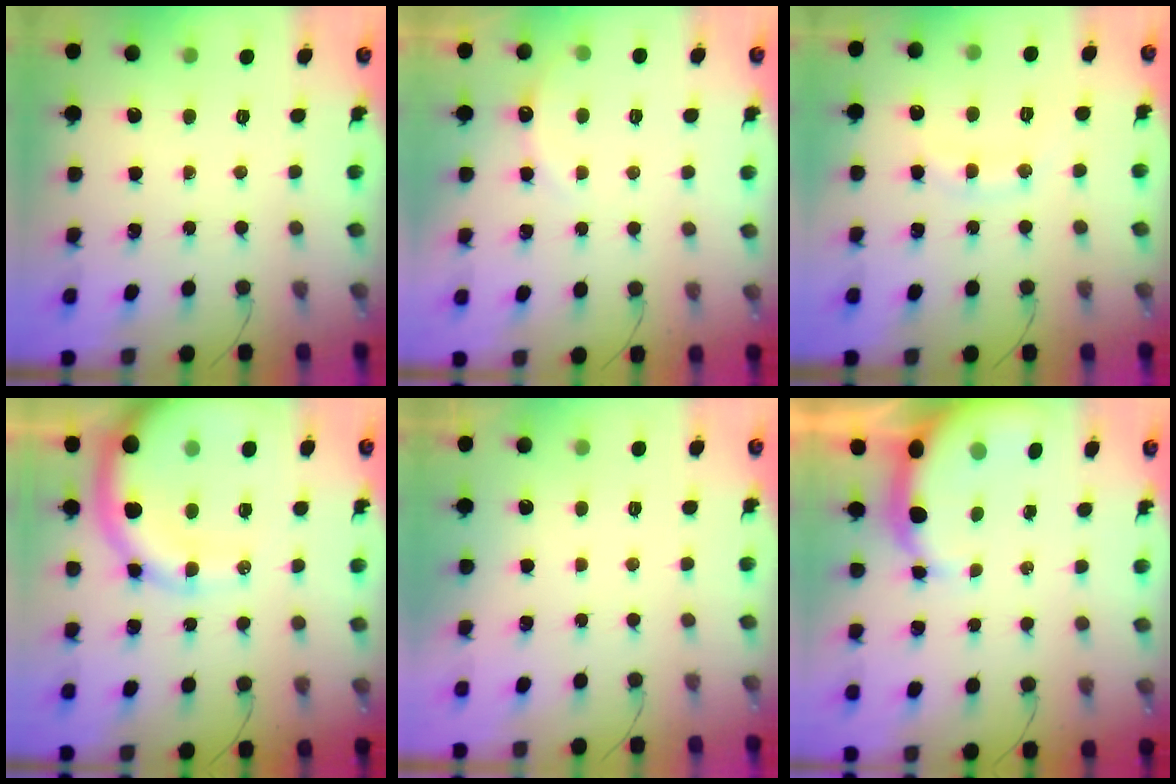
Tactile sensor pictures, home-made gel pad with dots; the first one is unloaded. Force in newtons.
{"total": 3.5, "press": 3.4, "slide": 1.0}
{"total": 9.3, "press": 9.2, "slide": 1.0}
{"total": 16.5, "press": 16.2, "slide": 3.6}
{"total": 3.0, "press": 3.0, "slide": 0.1}
{"total": 5.8, "press": 5.7, "slide": 1.3}